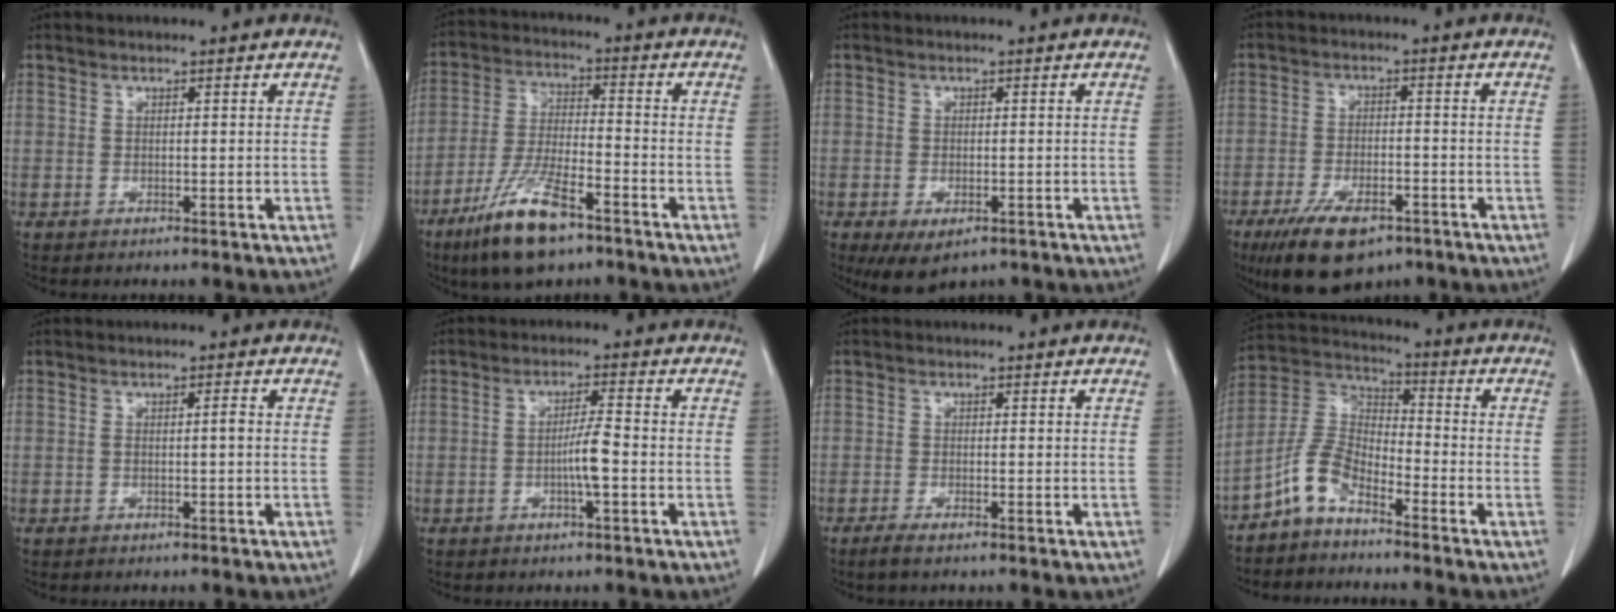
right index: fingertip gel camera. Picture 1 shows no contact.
{"total": 12.4, "force": [-8.0, 2.9, 9.1], "torque": [-0.187, -0.022, -0.144]}
{"total": 5.9, "force": [-3.7, 2.8, 3.6], "torque": [-0.058, -0.009, -0.052]}
{"total": 10.9, "force": [-7.2, 4.4, 6.9], "torque": [-0.125, -0.012, -0.116]}
{"total": 1.1, "force": [-0.2, 0.0, 1.1], "torque": [-0.018, 0.001, -0.002]}
{"total": 4.0, "force": [-1.1, 0.1, 3.8], "torque": [-0.072, 0.002, -0.021]}
{"total": 2.2, "force": [-1.7, 0.3, 1.4], "torque": [-0.031, -0.005, -0.027]}
{"total": 7.5, "force": [-5.2, 3.1, 4.4], "torque": [-0.107, 0.019, -0.112]}